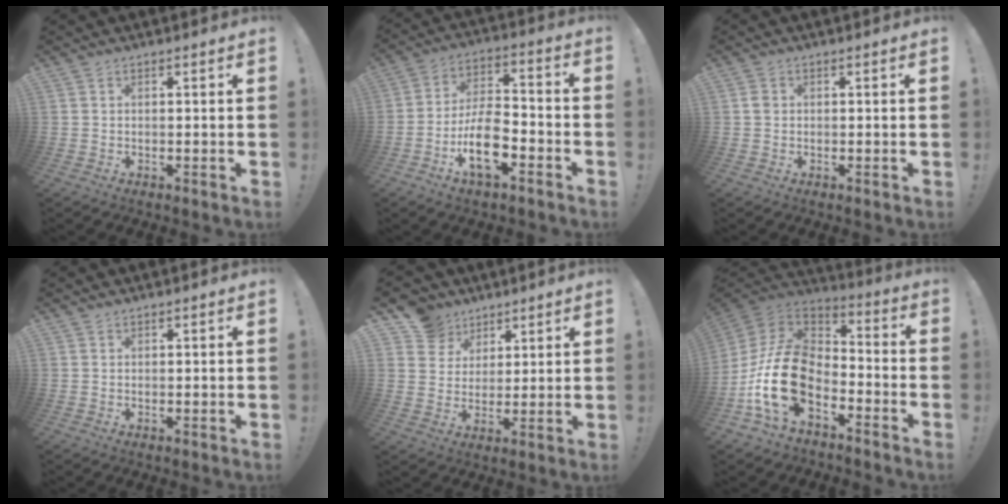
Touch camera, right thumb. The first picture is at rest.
{"total": 14.4, "force": [-7.0, 7.2, 10.3], "torque": [-0.182, 0.038, -0.118]}
{"total": 1.2, "force": [0.1, 1.1, 0.5], "torque": [-0.007, 0.002, 0.000]}
{"total": 0.8, "force": [0.7, 0.2, 0.0], "torque": [0.017, -0.007, 0.011]}
{"total": 10.7, "force": [6.5, 8.3, 1.7], "torque": [-0.023, -0.044, 0.130]}
{"total": 20.9, "force": [-7.1, 12.9, 14.8], "torque": [-0.307, 0.040, -0.112]}